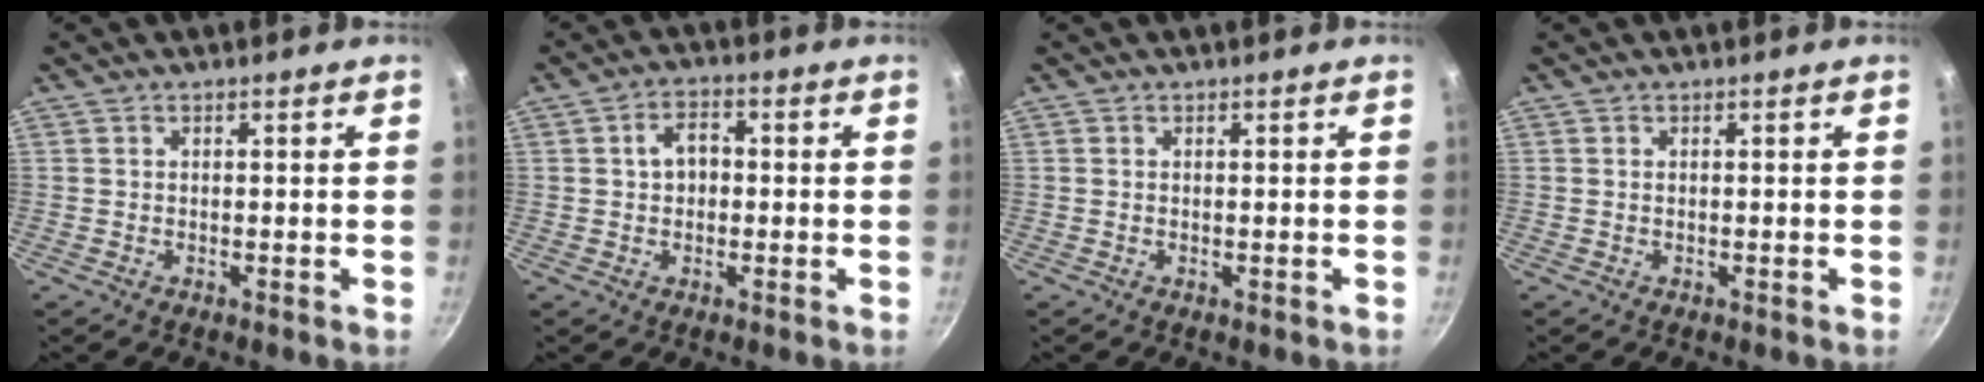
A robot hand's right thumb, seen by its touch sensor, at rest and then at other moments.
{"total": 4.7, "force": [0.3, 3.5, 3.2], "torque": [-0.034, 0.014, 0.000]}
{"total": 0.0}
{"total": 0.0}